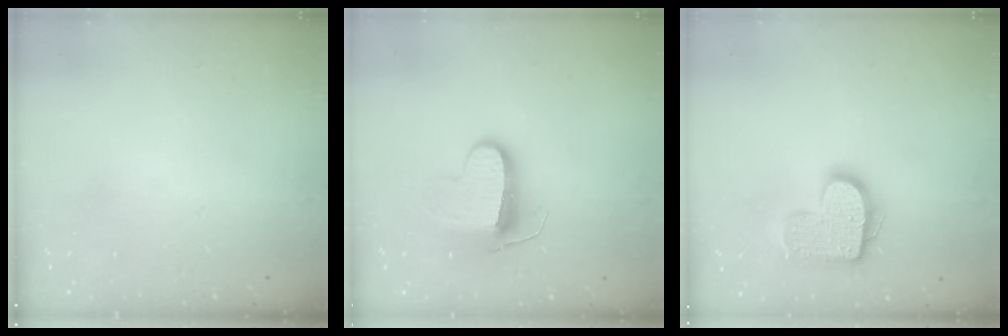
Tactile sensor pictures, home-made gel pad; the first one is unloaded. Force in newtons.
{"total": 10.4, "press": 10.4, "slide": 0.5}
{"total": 13.5, "press": 13.5, "slide": 0.7}